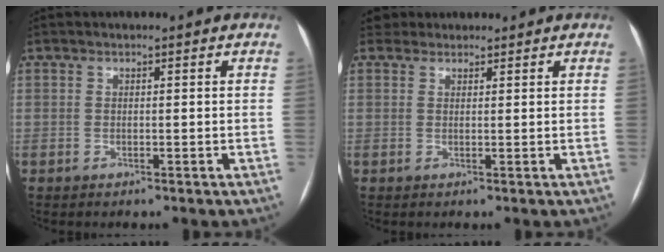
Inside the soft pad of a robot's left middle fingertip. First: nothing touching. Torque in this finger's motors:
{"motor_torque": [-0.10, 0.07, -0.03, -0.01]}